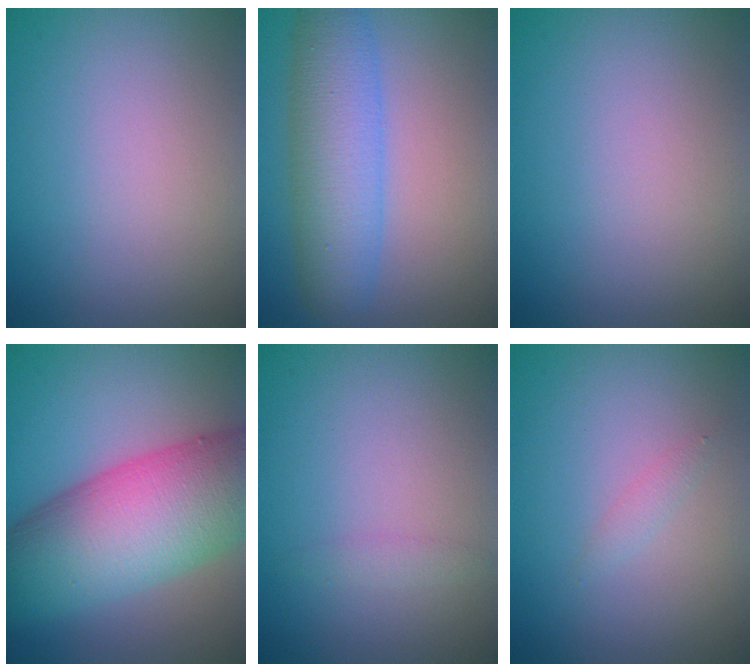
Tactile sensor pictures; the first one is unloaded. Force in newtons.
{"total": 6.5, "press": 6.5, "slide": 0.1}
{"total": 0.0}
{"total": 13.7, "press": 13.7, "slide": 0.3}
{"total": 1.0, "press": 1.0, "slide": 0.0}
{"total": 0.8, "press": 0.8, "slide": 0.1}